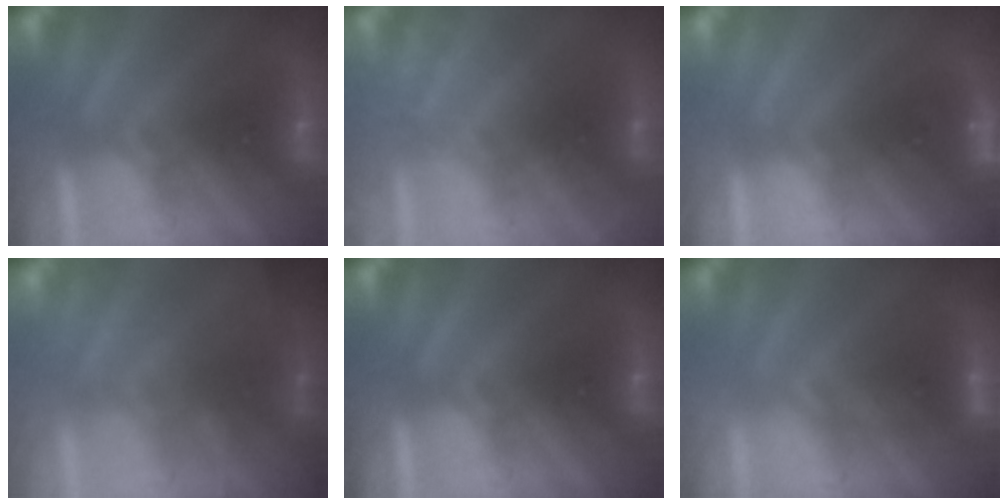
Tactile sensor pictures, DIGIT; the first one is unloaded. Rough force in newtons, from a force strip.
{"total": 2.2}
{"total": 4.7}
{"total": 2.6}
{"total": 0.0}
{"total": 3.8}